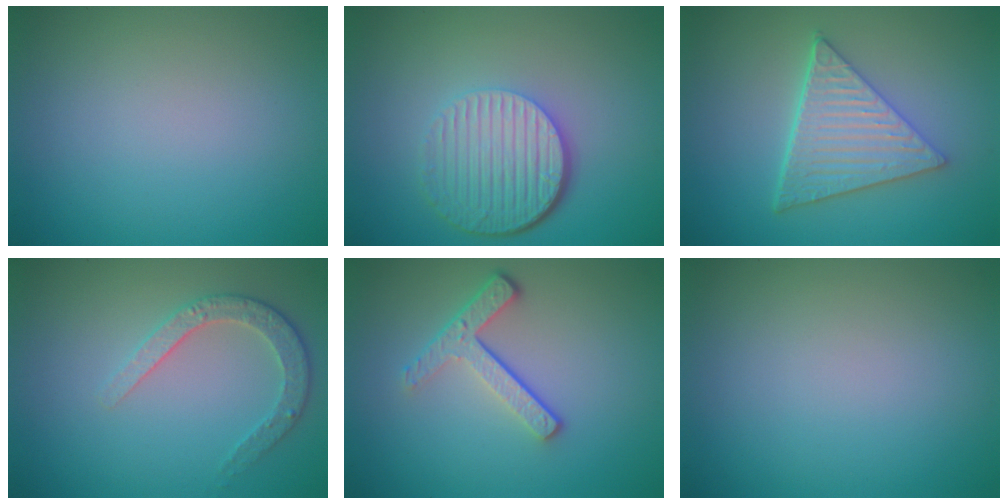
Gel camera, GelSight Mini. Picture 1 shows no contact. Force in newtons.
{"total": 6.0, "press": 4.2, "slide": 4.2}
{"total": 5.9, "press": 4.4, "slide": 4.0}
{"total": 2.9, "press": 2.8, "slide": 0.7}
{"total": 3.7, "press": 2.7, "slide": 2.5}
{"total": 0.0}